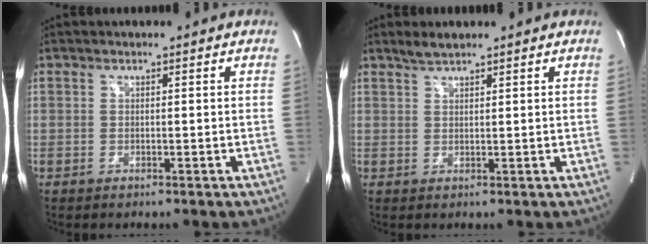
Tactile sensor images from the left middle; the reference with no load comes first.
{"total": 2.1, "force": [1.9, 0.2, 0.9], "torque": [-0.023, 0.006, 0.038]}